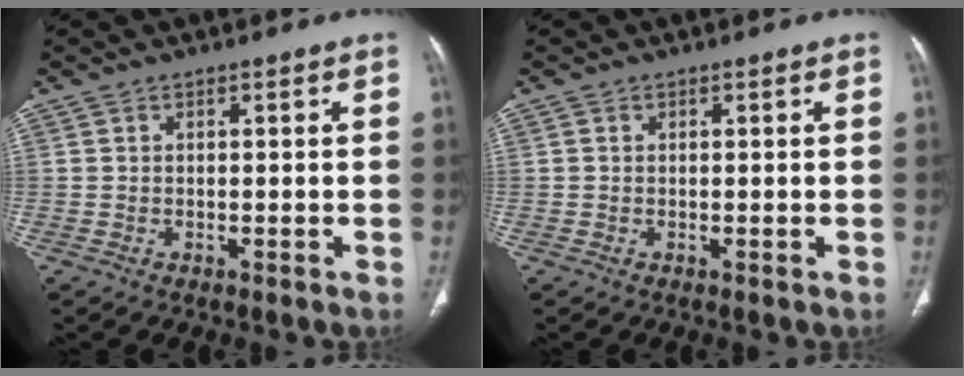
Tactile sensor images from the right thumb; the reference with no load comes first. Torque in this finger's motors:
{"motor_torque": [-0.52, -0.18, -0.15, 0.12, -0.02]}